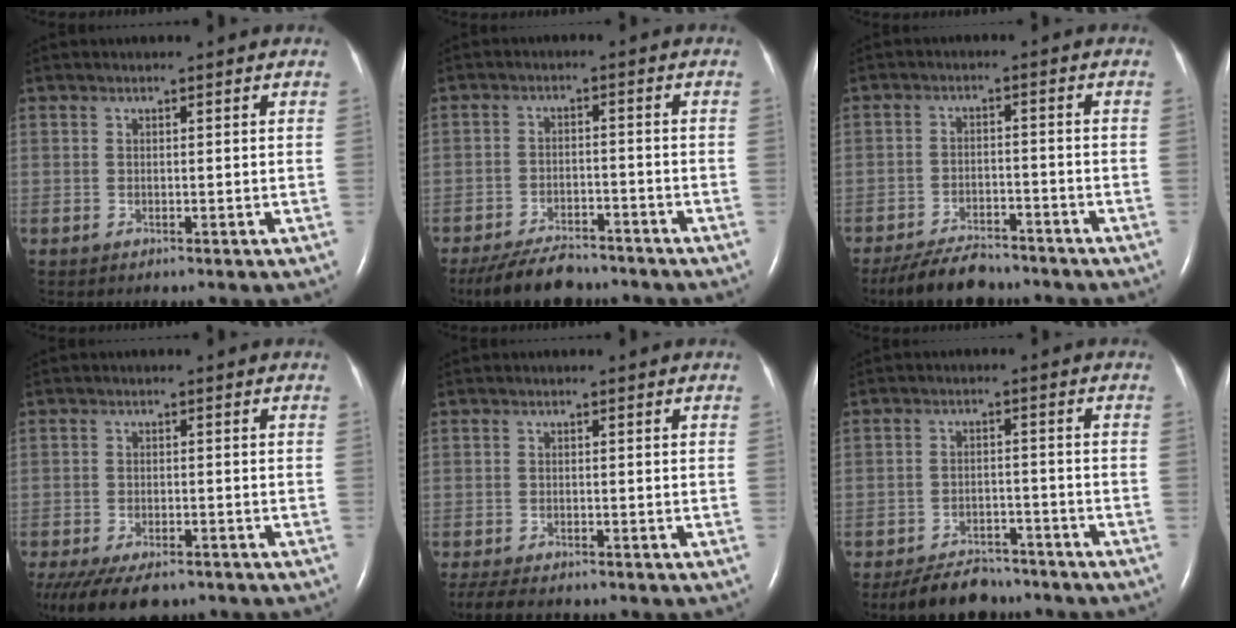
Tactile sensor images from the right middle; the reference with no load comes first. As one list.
[{"total": 8.9, "force": [-7.7, 2.8, 3.5], "torque": [-0.062, -0.013, -0.126]}, {"total": 8.0, "force": [-7.0, 2.3, 2.9], "torque": [-0.054, -0.014, -0.119]}, {"total": 11.4, "force": [-8.4, 4.7, 6.2], "torque": [-0.123, -0.016, -0.123]}, {"total": 5.7, "force": [-4.8, 1.5, 2.8], "torque": [-0.050, -0.013, -0.071]}, {"total": 7.5, "force": [-6.6, 3.0, 2.1], "torque": [-0.036, -0.005, -0.105]}]